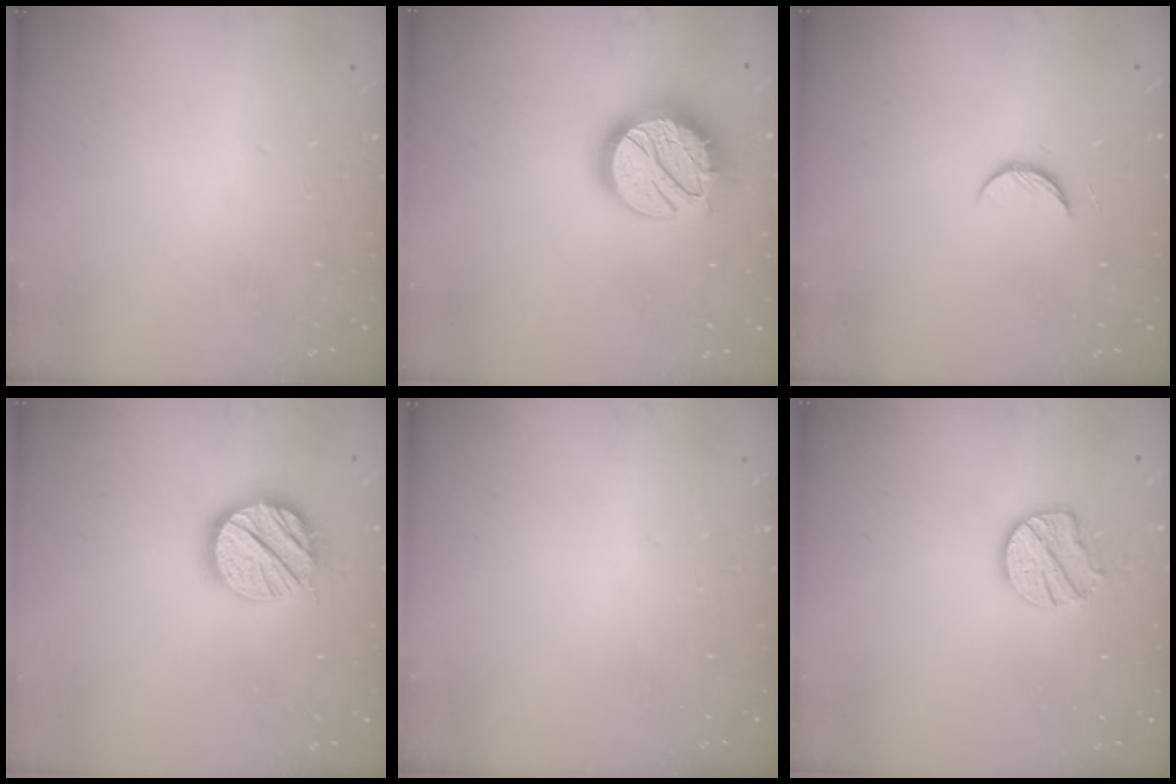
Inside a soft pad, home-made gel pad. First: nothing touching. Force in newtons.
{"total": 18.3, "press": 18.2, "slide": 1.0}
{"total": 5.1, "press": 5.1, "slide": 0.6}
{"total": 14.3, "press": 14.2, "slide": 2.0}
{"total": 0.0}
{"total": 10.7, "press": 10.6, "slide": 0.9}